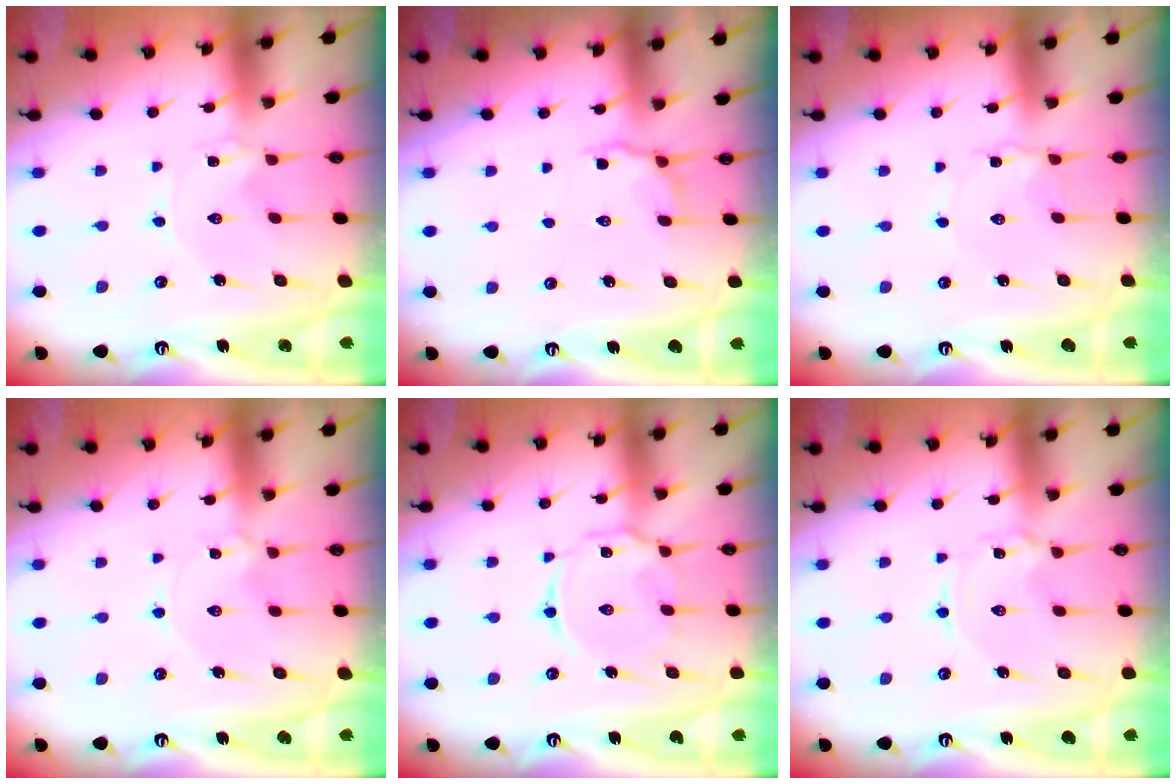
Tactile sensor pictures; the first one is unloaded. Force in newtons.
{"total": 4.4, "press": 4.0, "slide": 1.8}
{"total": 4.6, "press": 4.5, "slide": 0.6}
{"total": 1.4, "press": 1.4, "slide": 0.1}
{"total": 6.7, "press": 6.7, "slide": 0.6}
{"total": 0.9, "press": 0.9, "slide": 0.1}